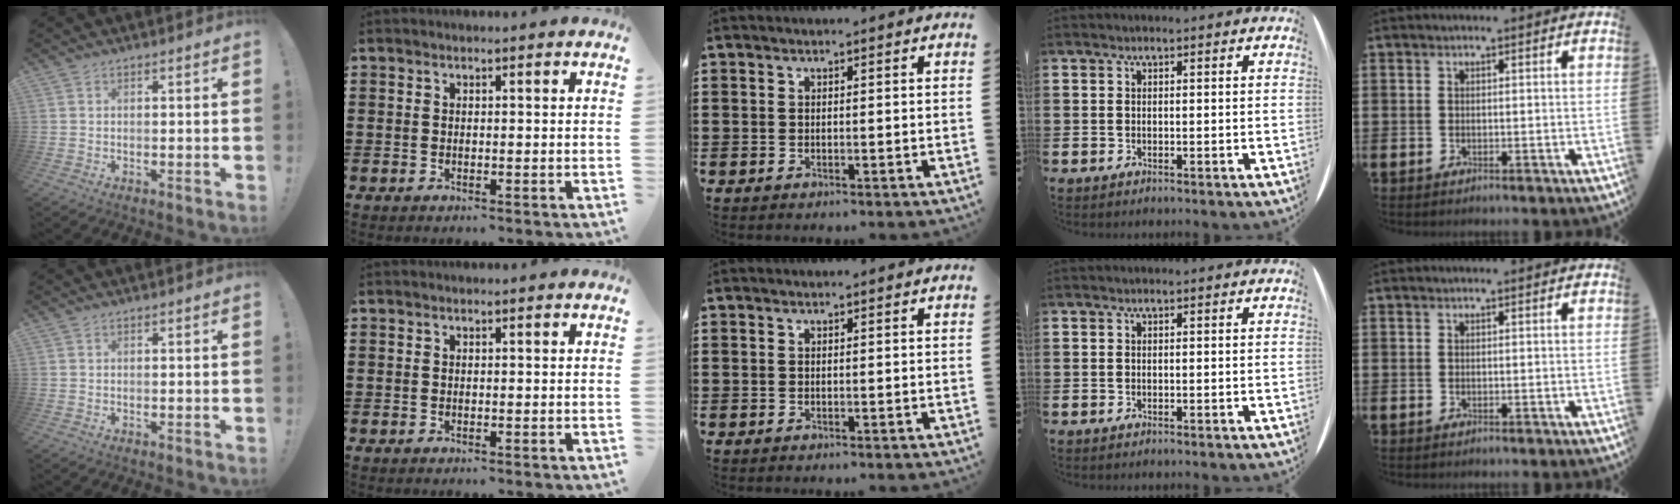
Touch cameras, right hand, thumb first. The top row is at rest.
{}